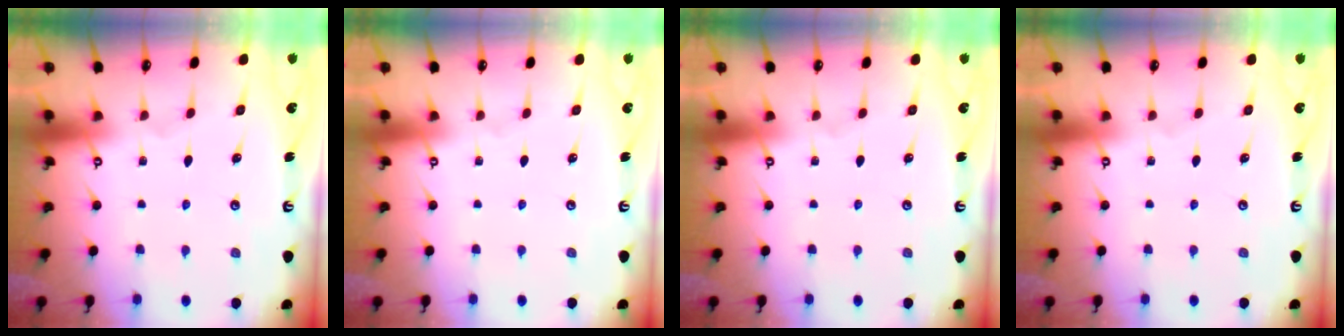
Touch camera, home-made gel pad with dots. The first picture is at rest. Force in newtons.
{"total": 0.0}
{"total": 0.0}
{"total": 0.0}